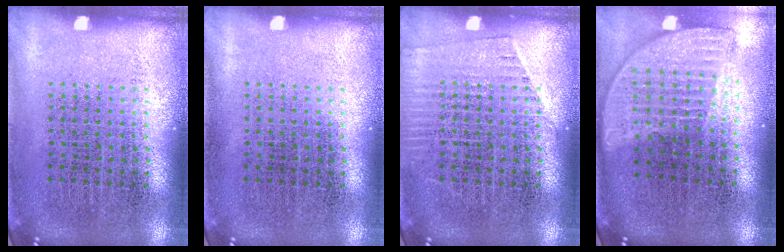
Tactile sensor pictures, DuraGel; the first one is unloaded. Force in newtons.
{"total": 0.0}
{"total": 1.2, "press": 1.2, "slide": 0.1}
{"total": 1.9, "press": 1.5, "slide": 1.1}